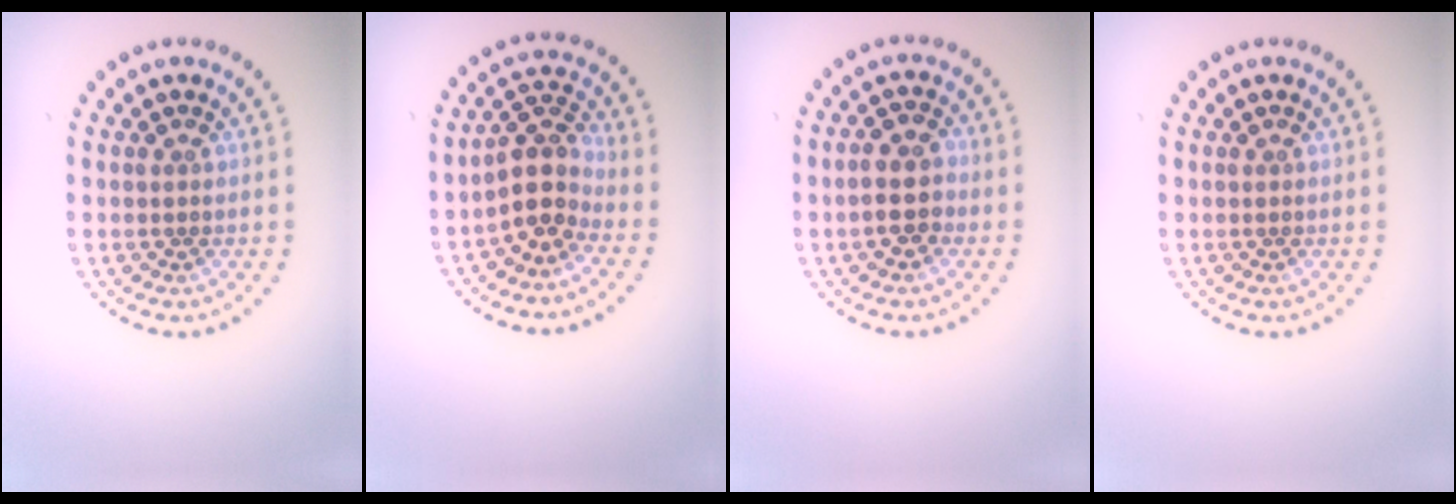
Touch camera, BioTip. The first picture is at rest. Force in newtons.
{"total": 3.5, "press": 2.7, "slide": 2.2}
{"total": 3.0, "press": 2.8, "slide": 0.8}
{"total": 0.0}